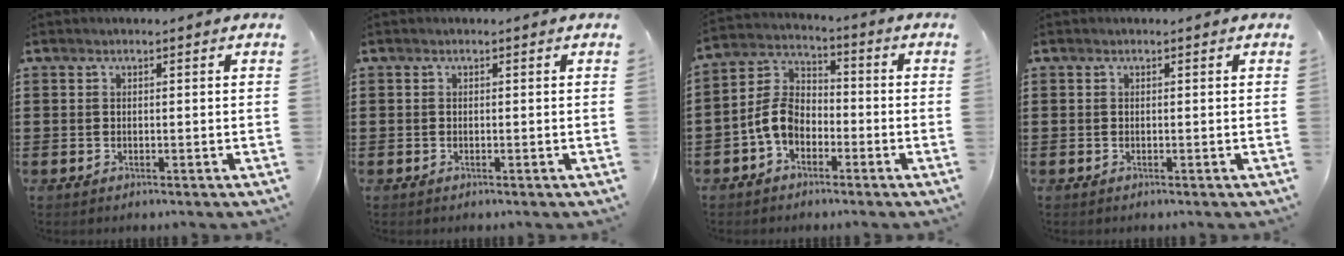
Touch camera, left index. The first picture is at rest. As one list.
[{"total": 0.0}, {"total": 6.8, "force": [-3.1, 4.5, 4.1], "torque": [-0.120, 0.004, -0.071]}, {"total": 0.0}]